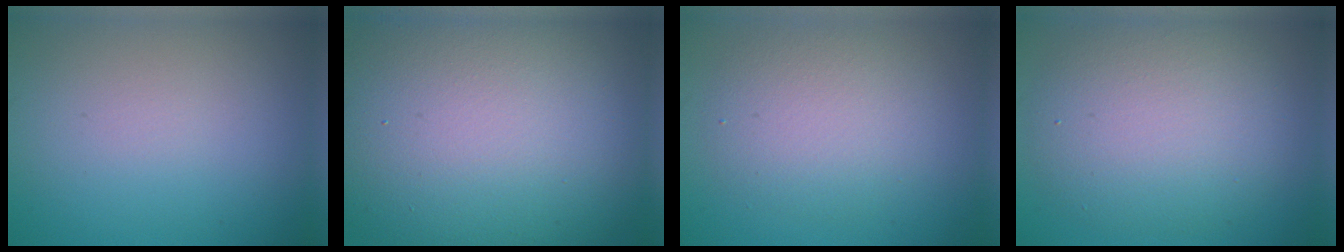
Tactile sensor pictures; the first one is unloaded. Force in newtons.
{"total": 18.3, "press": 18.3, "slide": 0.7}
{"total": 4.3, "press": 4.3, "slide": 0.1}
{"total": 7.4, "press": 7.4, "slide": 0.4}